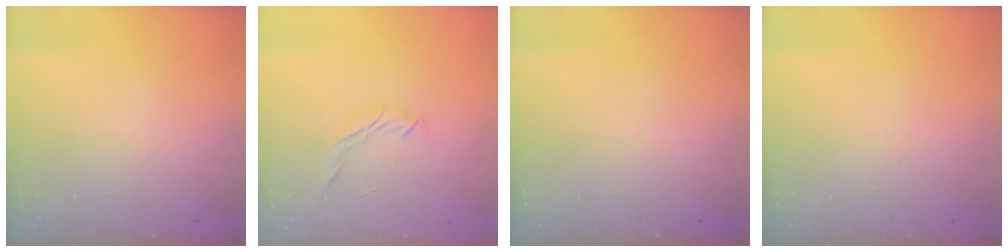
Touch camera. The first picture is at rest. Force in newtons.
{"total": 8.0, "press": 7.9, "slide": 1.6}
{"total": 0.0}
{"total": 0.0}